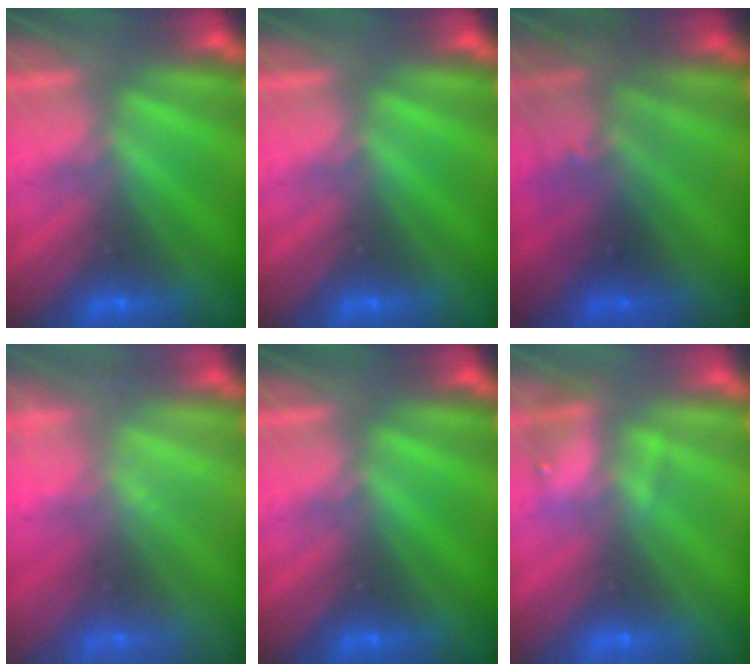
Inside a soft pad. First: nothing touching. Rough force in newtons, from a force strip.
{"total": 0.0}
{"total": 2.9}
{"total": 2.2}
{"total": 0.0}
{"total": 2.3}